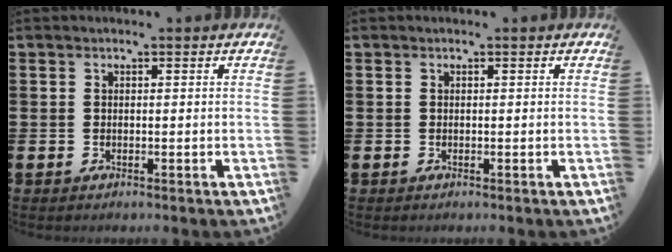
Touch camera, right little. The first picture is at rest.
{"total": 0.0}